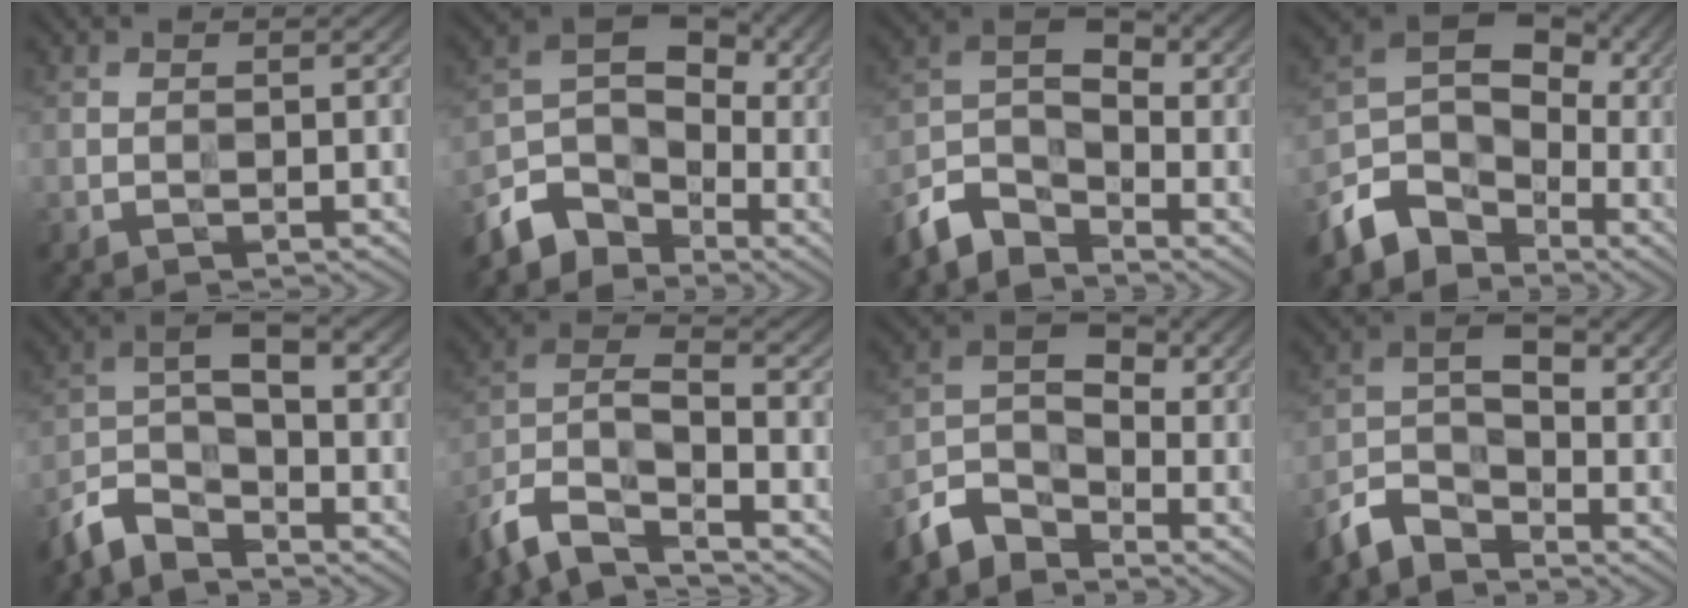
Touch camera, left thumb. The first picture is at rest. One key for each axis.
{"total": 8.7, "fx": -4.6, "fy": 6.2, "fz": 4.1, "tx": -0.080, "ty": -0.005, "tz": -0.109}
{"total": 7.1, "fx": -5.4, "fy": 3.4, "fz": 3.1, "tx": -0.060, "ty": -0.003, "tz": -0.130}
{"total": 10.7, "fx": -4.8, "fy": 7.7, "fz": 5.7, "tx": -0.125, "ty": -0.006, "tz": -0.110}
{"total": 6.2, "fx": -4.4, "fy": 2.3, "fz": 3.7, "tx": -0.076, "ty": 0.002, "tz": -0.103}
{"total": 10.1, "fx": -7.4, "fy": 3.4, "fz": 6.0, "tx": -0.120, "ty": -0.009, "tz": -0.160}
{"total": 6.7, "fx": -4.7, "fy": 3.9, "fz": 2.9, "tx": -0.056, "ty": 0.000, "tz": -0.114}
{"total": 5.9, "fx": -4.2, "fy": 2.9, "fz": 2.8, "tx": -0.053, "ty": 0.000, "tz": -0.103}